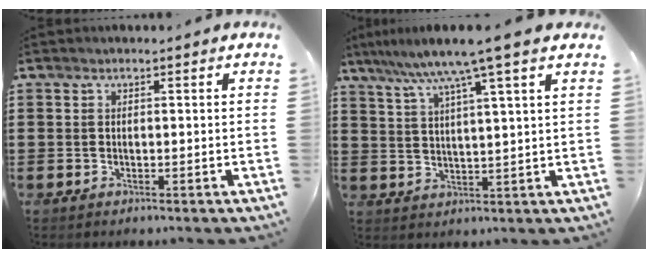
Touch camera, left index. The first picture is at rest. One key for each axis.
{"total": 7.7, "fx": 5.4, "fy": -0.7, "fz": 5.4, "tx": -0.121, "ty": -0.022, "tz": 0.087}